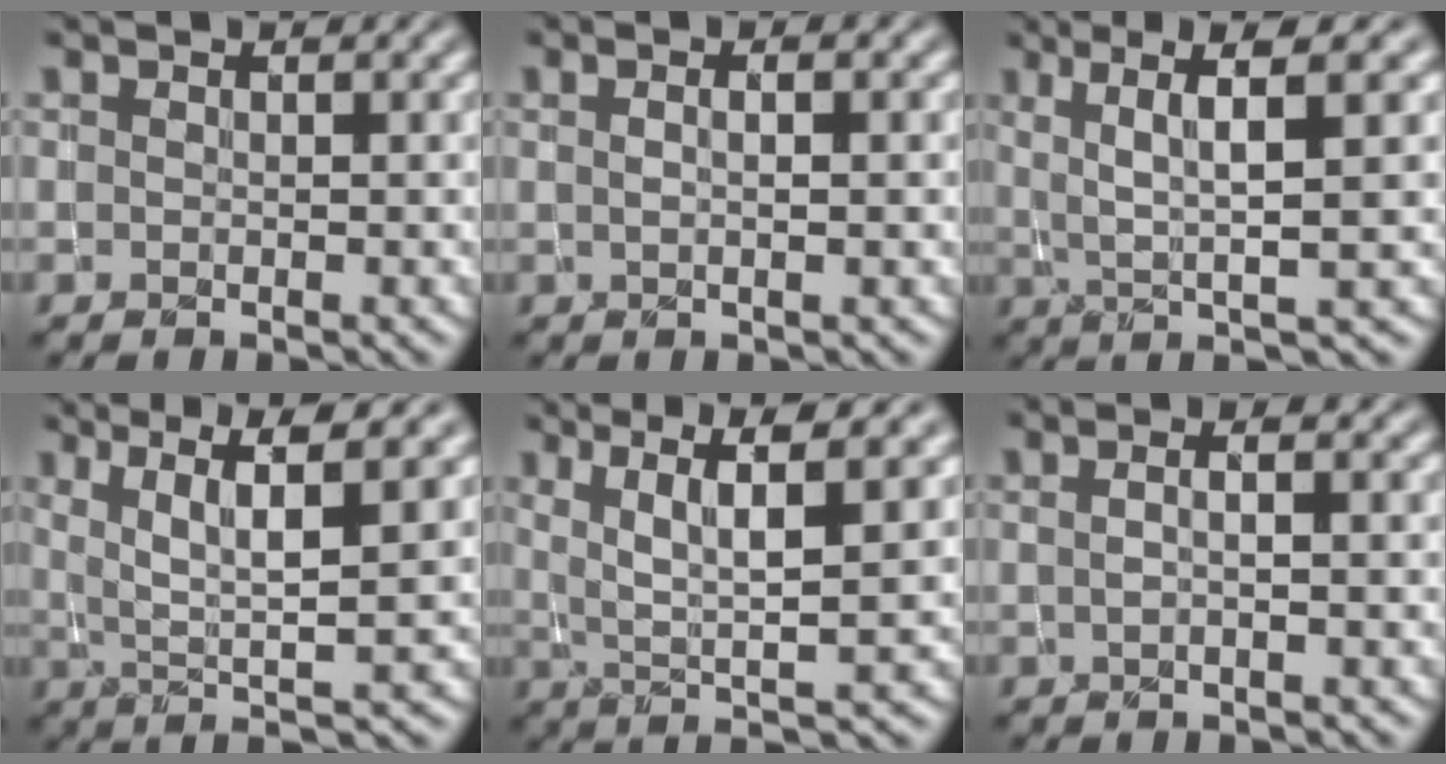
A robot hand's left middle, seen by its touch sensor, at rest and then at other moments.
{"total": 2.8, "force": [0.9, 1.2, 2.4], "torque": [-0.019, 0.007, -0.003]}
{"total": 6.2, "force": [1.9, 0.9, 5.9], "torque": [-0.100, 0.007, 0.033]}
{"total": 6.6, "force": [2.1, 1.1, 6.2], "torque": [-0.101, 0.003, 0.042]}
{"total": 6.6, "force": [2.3, 1.1, 6.2], "torque": [-0.103, 0.003, 0.045]}
{"total": 3.8, "force": [0.9, 1.8, 3.2], "torque": [-0.026, 0.018, -0.014]}